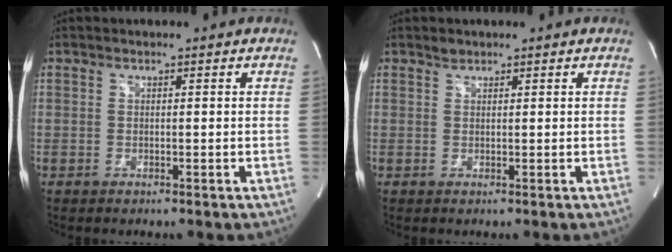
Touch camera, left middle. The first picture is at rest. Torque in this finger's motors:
{"motor_torque": [0.22, 0.13, -0.14, 0.00]}